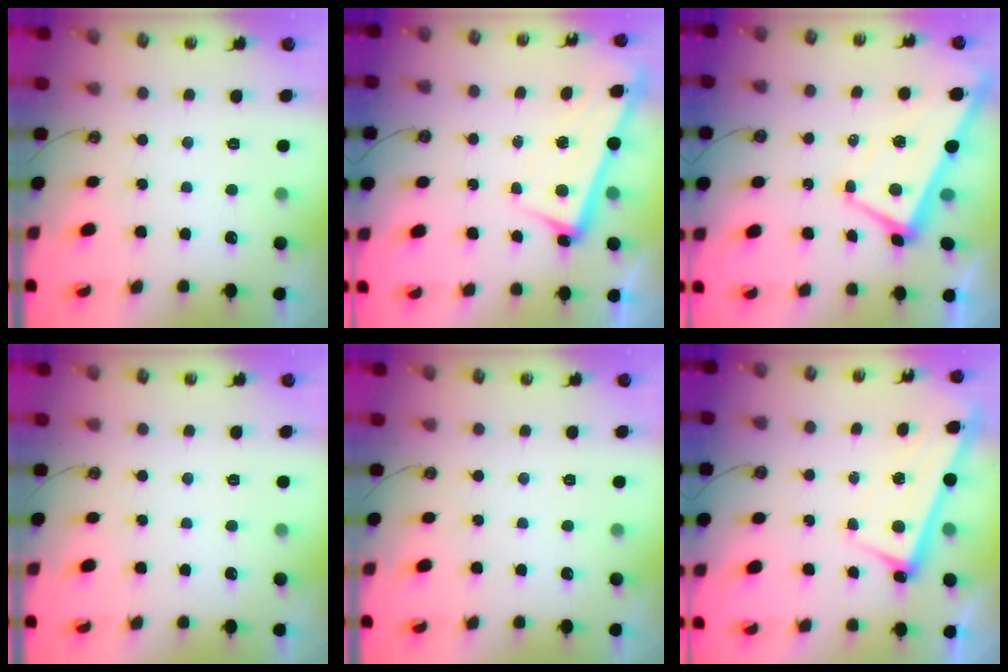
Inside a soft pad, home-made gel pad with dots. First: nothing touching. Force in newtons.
{"total": 2.3, "press": 2.1, "slide": 0.9}
{"total": 1.5, "press": 1.2, "slide": 0.9}
{"total": 0.0}
{"total": 0.0}
{"total": 2.7, "press": 2.6, "slide": 0.4}